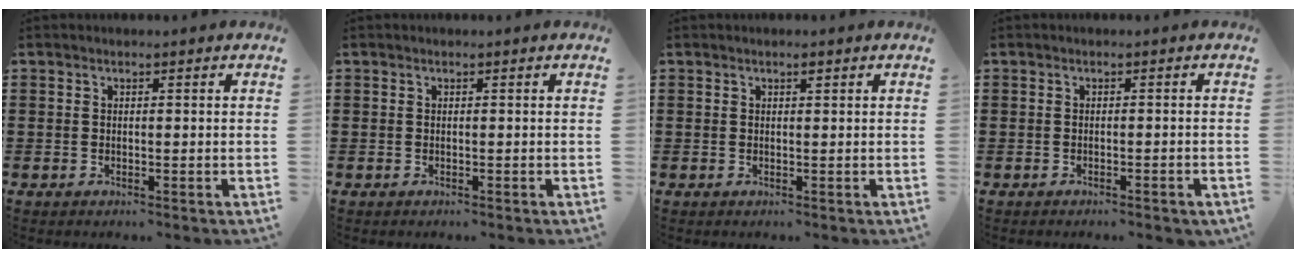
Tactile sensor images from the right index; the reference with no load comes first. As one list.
[{"total": 0.0}, {"total": 0.8, "force": [0.5, 0.3, 0.6], "torque": [-0.013, 0.002, 0.009]}, {"total": 0.9, "force": [-0.9, 0.1, 0.2], "torque": [-0.007, -0.001, -0.017]}]